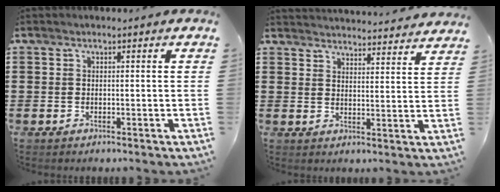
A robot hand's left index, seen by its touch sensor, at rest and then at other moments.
{"total": 3.8, "force": [3.8, -0.5, -0.1], "torque": [-0.004, -0.033, 0.066]}